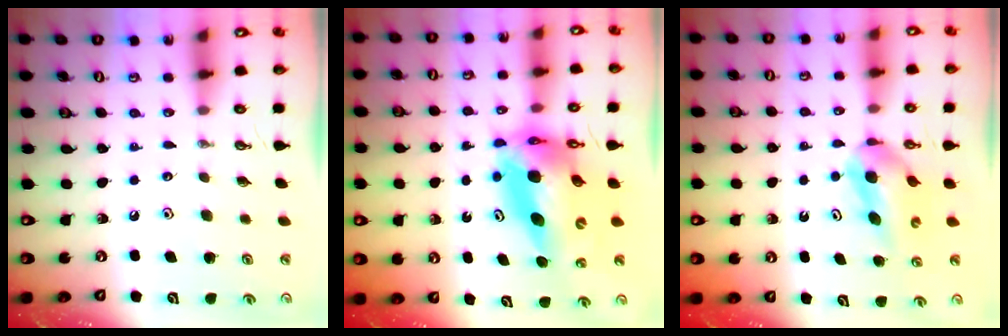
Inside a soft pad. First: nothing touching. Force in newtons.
{"total": 13.9, "press": 13.8, "slide": 1.2}
{"total": 5.4, "press": 5.4, "slide": 0.2}